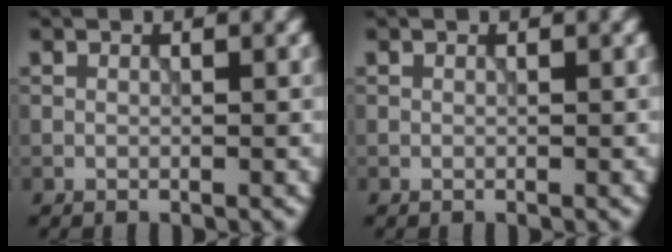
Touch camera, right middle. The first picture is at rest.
{"total": 0.0}